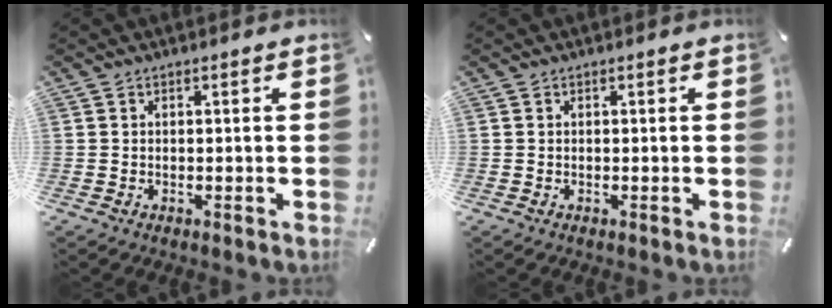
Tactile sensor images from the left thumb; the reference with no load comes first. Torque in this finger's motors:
{"motor_torque": [0.01, 0.00, -0.02, 0.02, 0.00]}